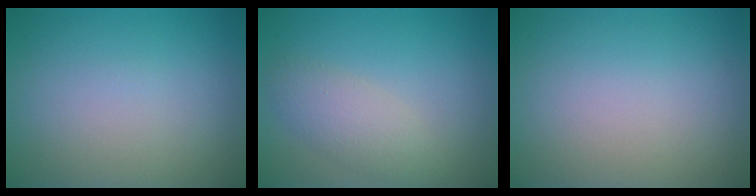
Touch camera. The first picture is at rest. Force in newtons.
{"total": 2.9, "press": 2.9, "slide": 0.3}
{"total": 0.0}